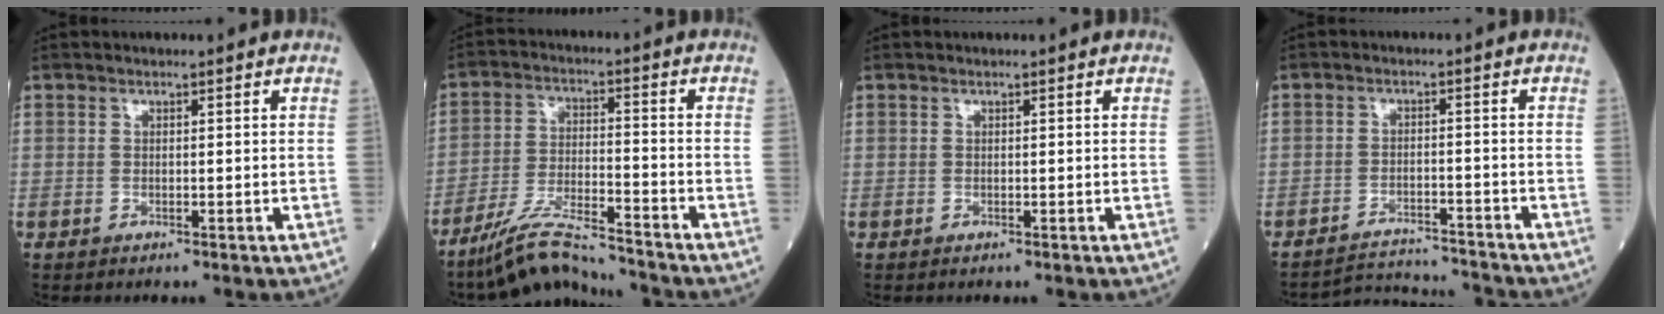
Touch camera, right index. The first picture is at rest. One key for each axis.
{"total": 9.2, "fx": -8.6, "fy": 0.2, "fz": 3.3, "tx": -0.064, "ty": -0.008, "tz": -0.154}
{"total": 0.0}
{"total": 7.6, "fx": -7.5, "fy": -0.5, "fz": -0.6, "tx": 0.001, "ty": 0.009, "tz": -0.119}